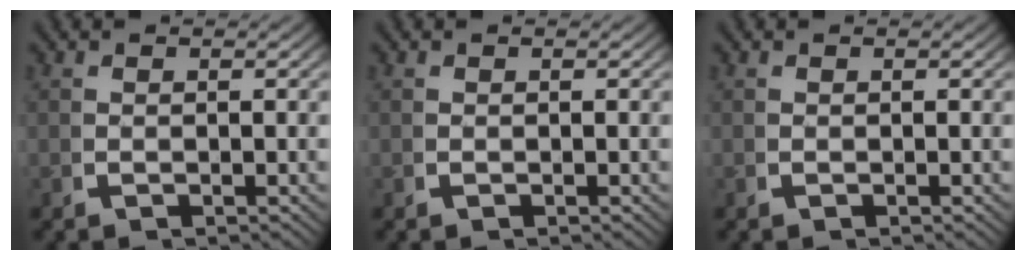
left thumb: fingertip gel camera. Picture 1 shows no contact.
{"total": 0.0}
{"total": 0.0}